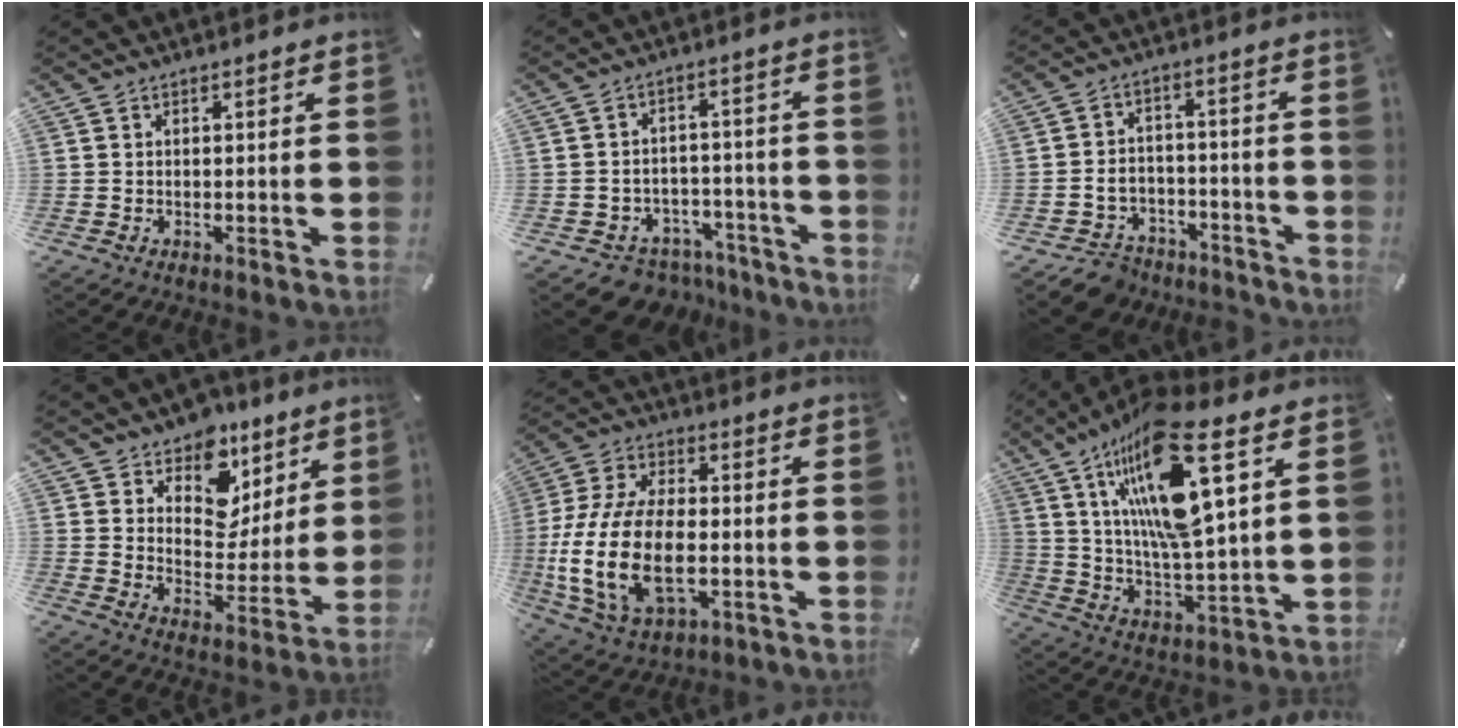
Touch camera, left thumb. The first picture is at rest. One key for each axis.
{"total": 5.3, "fx": -3.1, "fy": 4.1, "fz": 0.9, "tx": -0.016, "ty": 0.024, "tz": -0.056}
{"total": 6.9, "fx": -4.2, "fy": 5.1, "fz": 1.9, "tx": -0.041, "ty": 0.026, "tz": -0.079}
{"total": 11.1, "fx": 7.2, "fy": 8.0, "fz": 2.5, "tx": -0.034, "ty": -0.073, "tz": 0.135}
{"total": 19.3, "fx": -3.7, "fy": 11.8, "fz": 14.8, "tx": -0.326, "ty": -0.003, "tz": -0.062}
{"total": 21.7, "fx": 10.8, "fy": 5.6, "fz": 18.0, "tx": -0.365, "ty": -0.050, "tz": 0.162}